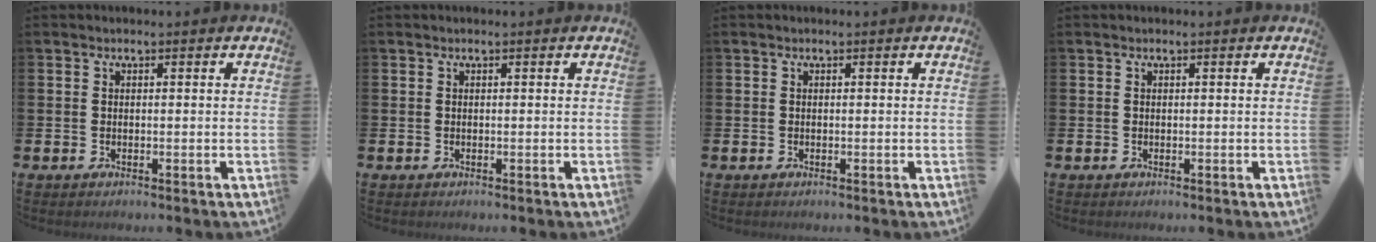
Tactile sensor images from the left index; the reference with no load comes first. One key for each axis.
{"total": 0.0}
{"total": 0.0}
{"total": 0.0}